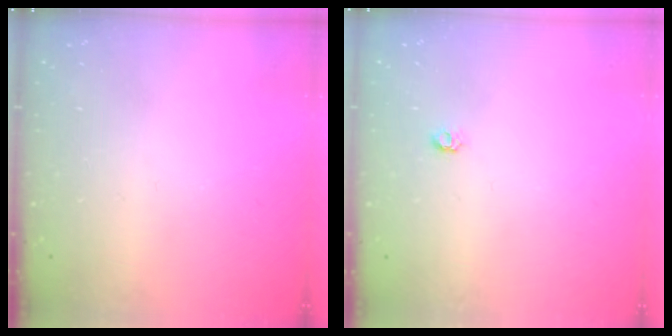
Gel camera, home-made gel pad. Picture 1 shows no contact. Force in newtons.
{"total": 4.0, "press": 4.0, "slide": 0.4}